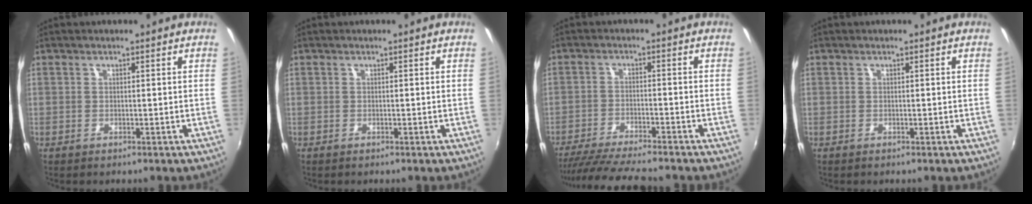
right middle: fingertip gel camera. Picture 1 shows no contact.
{"total": 0.0}
{"total": 12.9, "force": [-11.5, 0.9, 5.9], "torque": [-0.128, -0.021, -0.189]}
{"total": 0.0}